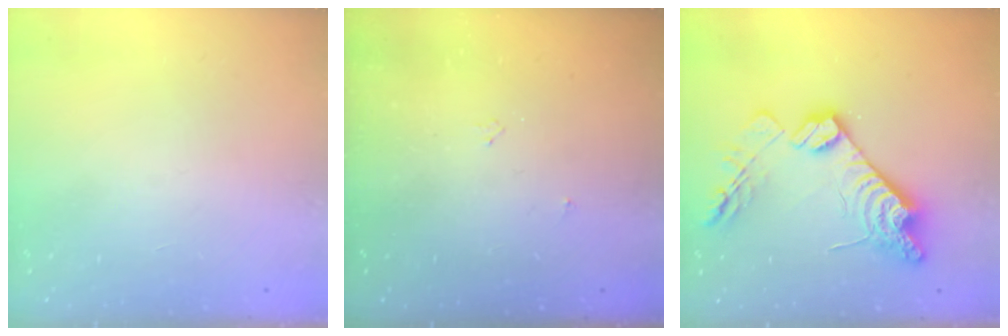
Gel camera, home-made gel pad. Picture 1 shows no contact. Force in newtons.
{"total": 2.7, "press": 2.7, "slide": 0.5}
{"total": 16.3, "press": 16.3, "slide": 0.7}